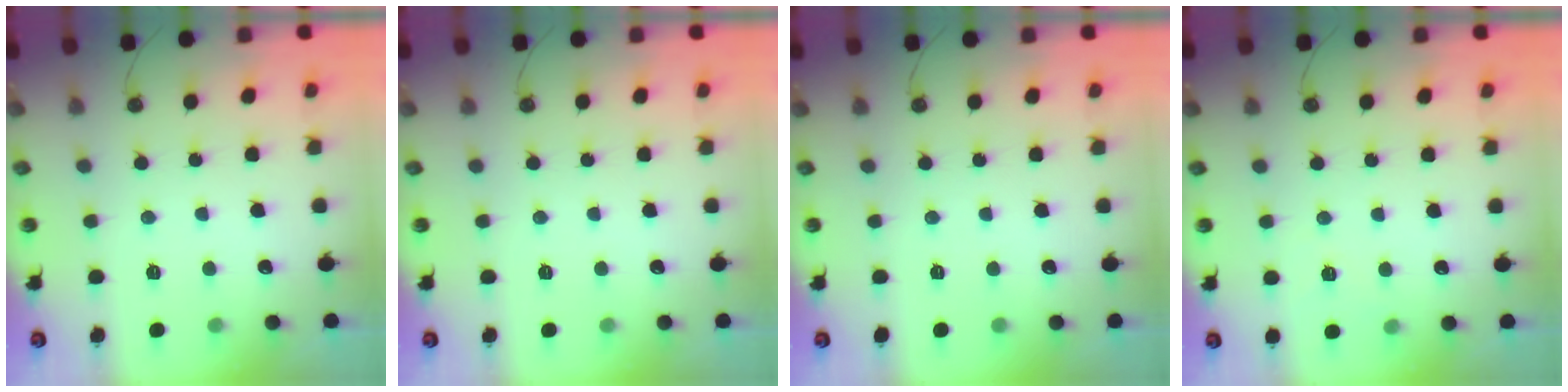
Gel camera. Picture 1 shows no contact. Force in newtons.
{"total": 0.0}
{"total": 0.0}
{"total": 3.7, "press": 2.6, "slide": 2.6}